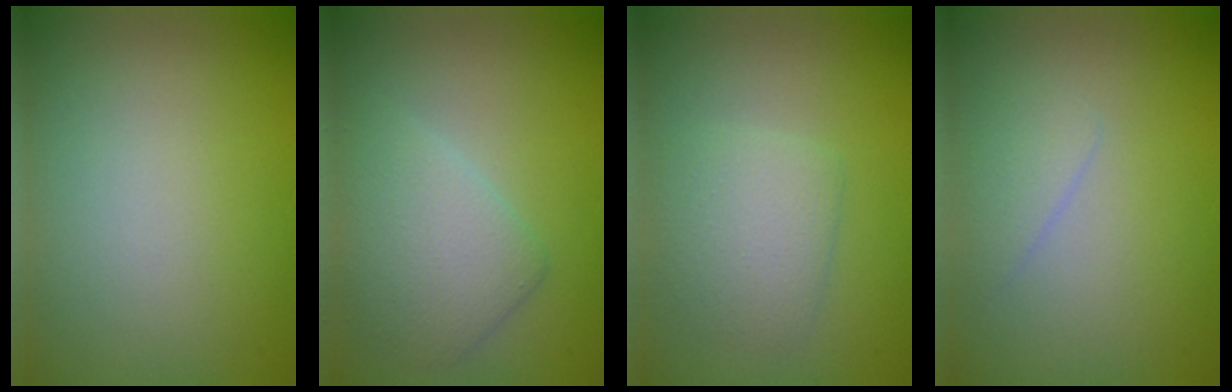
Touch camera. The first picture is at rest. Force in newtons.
{"total": 4.0, "press": 4.0, "slide": 0.1}
{"total": 2.9, "press": 2.9, "slide": 0.2}
{"total": 1.4, "press": 1.4, "slide": 0.0}